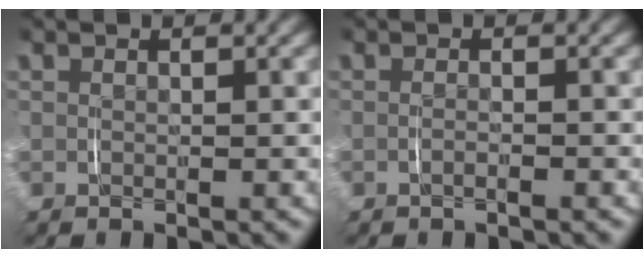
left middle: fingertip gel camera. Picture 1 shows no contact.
{"total": 0.7, "force": [-0.5, -0.1, 0.5], "torque": [-0.013, -0.001, -0.010]}